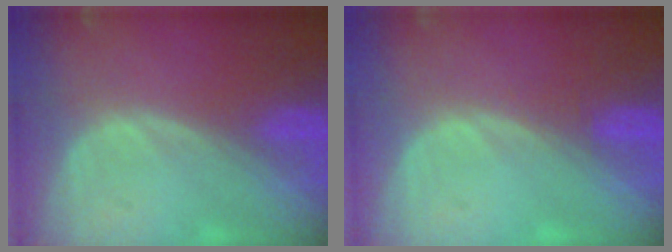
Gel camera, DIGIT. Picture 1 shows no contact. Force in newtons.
{"total": 0.6, "press": 0.6, "slide": 0.2}